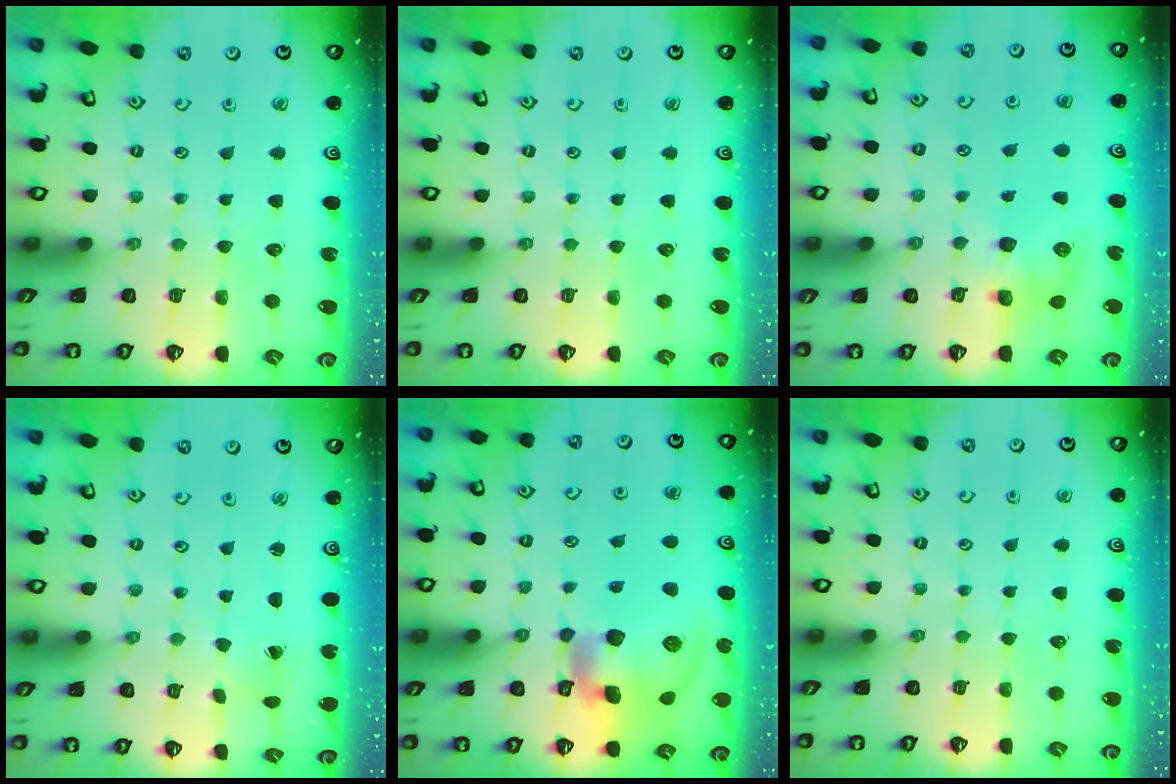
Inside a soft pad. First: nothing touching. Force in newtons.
{"total": 0.0}
{"total": 8.2, "press": 8.2, "slide": 0.8}
{"total": 1.2, "press": 1.2, "slide": 0.1}
{"total": 20.9, "press": 20.6, "slide": 3.6}
{"total": 0.0}